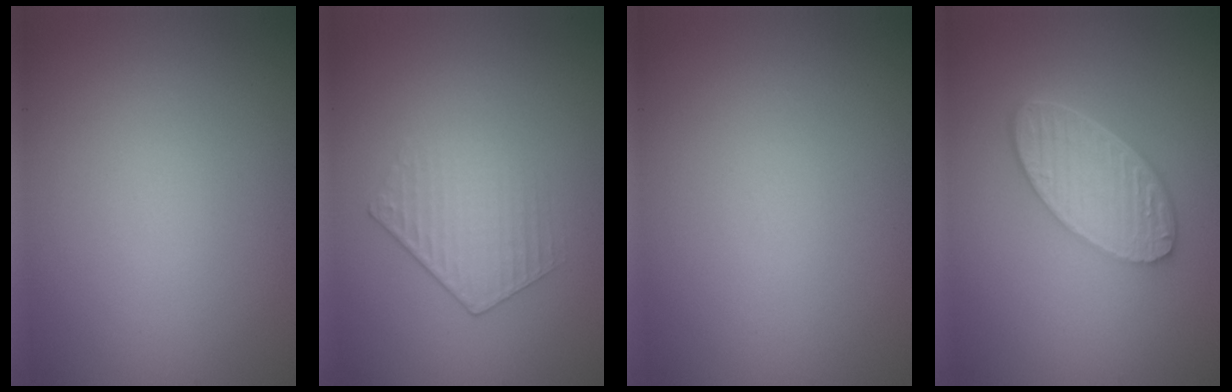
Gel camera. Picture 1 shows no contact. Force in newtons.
{"total": 1.7, "press": 1.2, "slide": 1.3}
{"total": 0.0}
{"total": 5.8, "press": 4.3, "slide": 4.0}